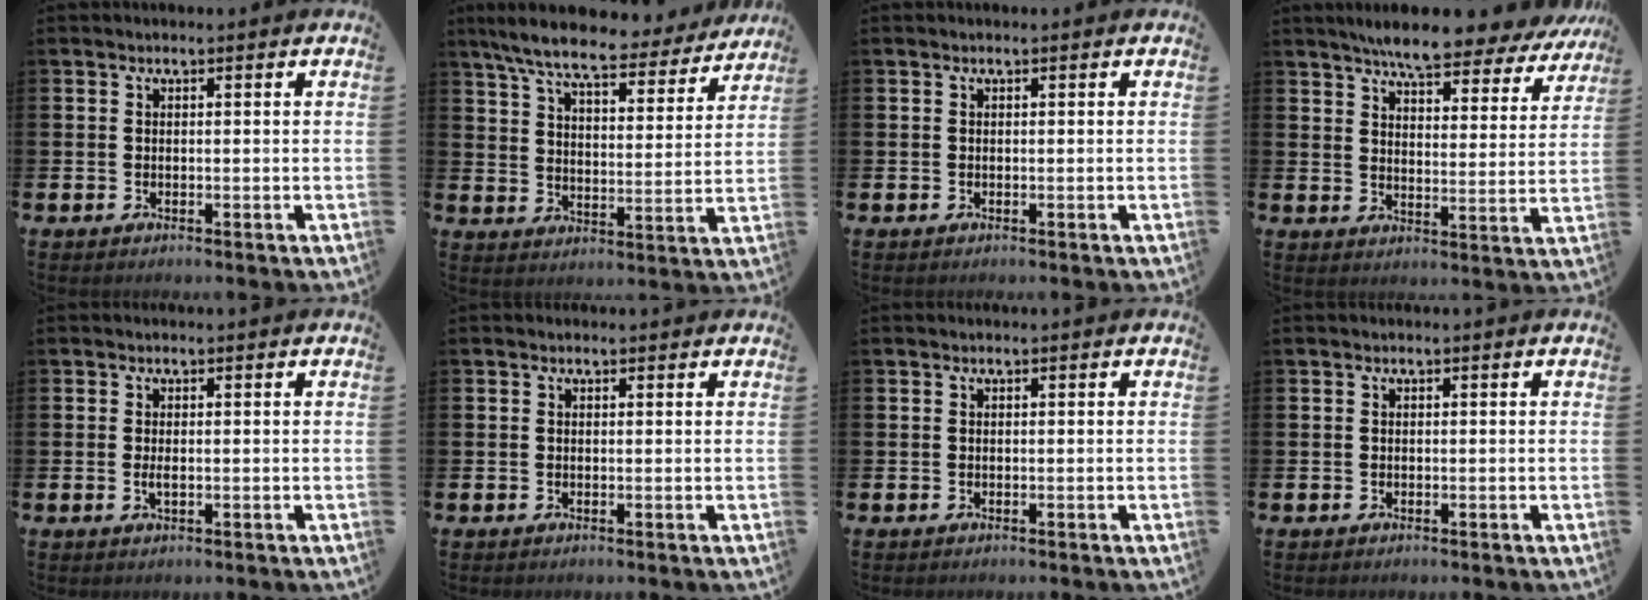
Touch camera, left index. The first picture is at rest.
{"total": 8.8, "force": [7.9, 1.2, 3.7], "torque": [-0.096, -0.044, 0.134]}
{"total": 0.0}
{"total": 7.3, "force": [6.8, 0.7, 2.5], "torque": [-0.069, -0.036, 0.119]}
{"total": 1.1, "force": [-0.1, 0.4, 1.0], "torque": [-0.020, 0.002, -0.003]}
{"total": 0.0}
{"total": 0.0}
{"total": 0.0}